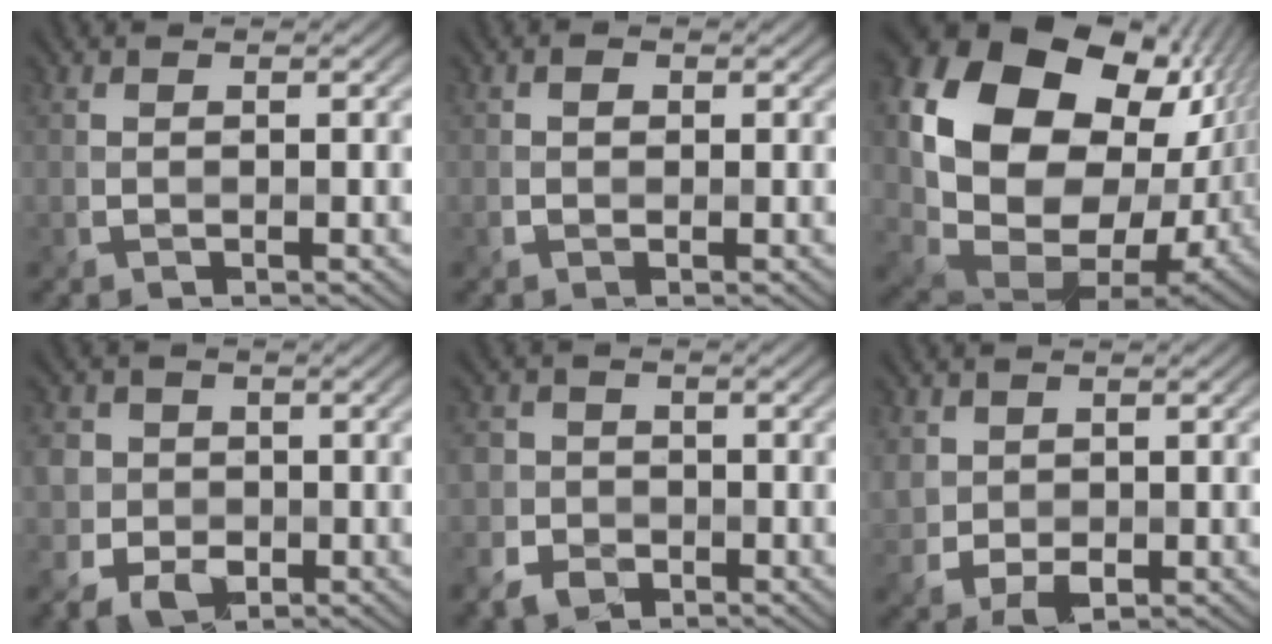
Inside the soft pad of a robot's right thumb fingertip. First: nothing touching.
{"total": 0.8, "force": [0.1, 0.7, 0.3], "torque": [-0.005, -0.001, -0.004]}
{"total": 21.6, "force": [5.3, 15.4, 14.2], "torque": [-0.299, -0.017, 0.134]}
{"total": 6.1, "force": [-1.1, 5.7, 2.1], "torque": [-0.058, -0.001, -0.048]}
{"total": 5.8, "force": [-2.4, 5.1, 0.9], "torque": [-0.028, -0.007, -0.076]}
{"total": 3.3, "force": [0.6, 2.7, 1.9], "torque": [-0.054, -0.011, 0.012]}